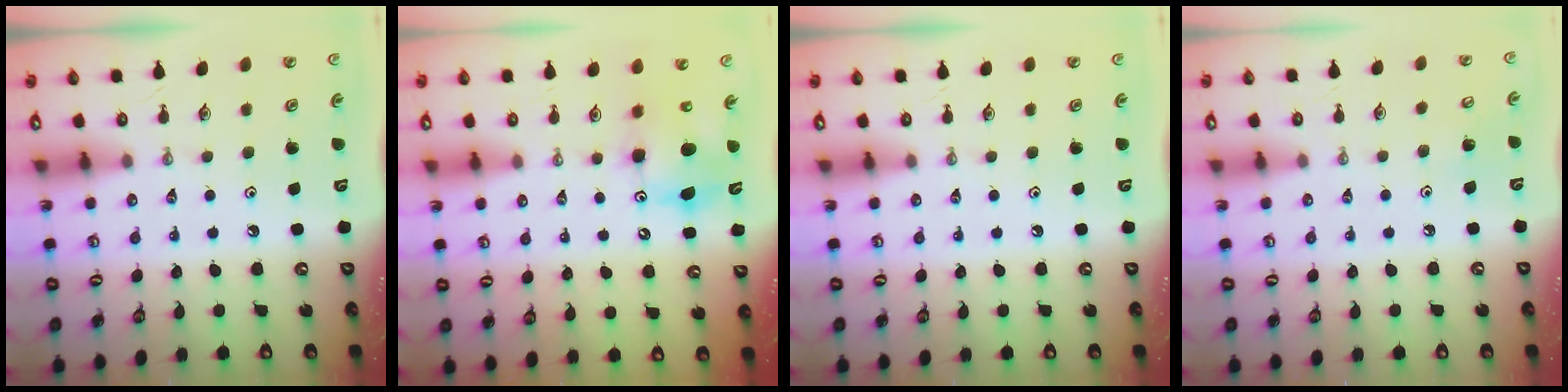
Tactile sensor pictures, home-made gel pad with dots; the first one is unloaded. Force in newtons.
{"total": 9.7, "press": 9.7, "slide": 0.4}
{"total": 0.0}
{"total": 4.0, "press": 3.9, "slide": 0.4}